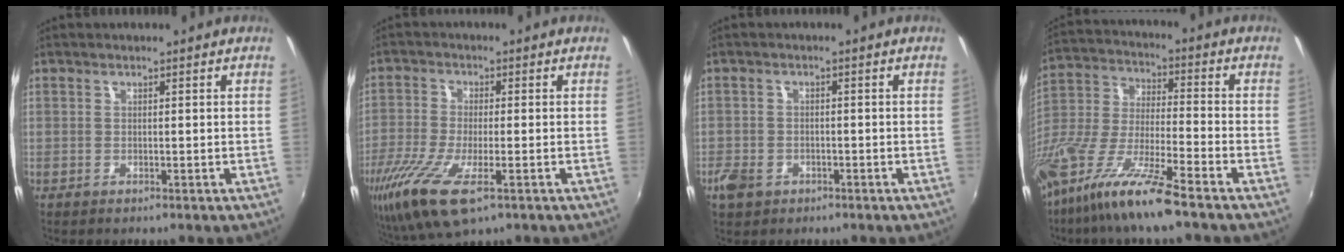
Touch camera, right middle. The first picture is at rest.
{"total": 14.4, "force": [-7.3, 4.6, 11.5], "torque": [-0.249, -0.054, -0.134]}
{"total": 4.5, "force": [-2.4, 3.2, 2.0], "torque": [-0.053, -0.004, -0.042]}
{"total": 16.9, "force": [-11.7, 1.6, 12.1], "torque": [-0.250, -0.033, -0.226]}